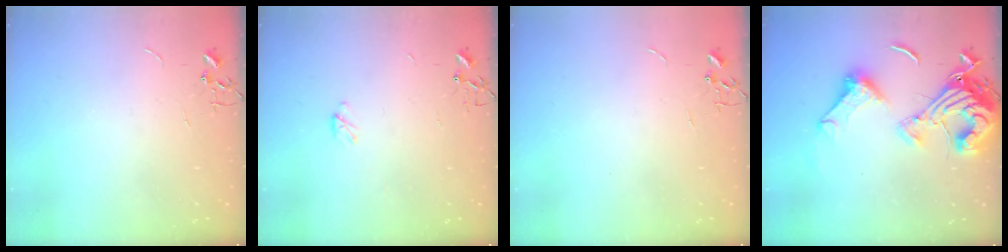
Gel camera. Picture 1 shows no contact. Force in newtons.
{"total": 2.9, "press": 2.9, "slide": 0.4}
{"total": 0.0}
{"total": 18.8, "press": 18.7, "slide": 1.8}